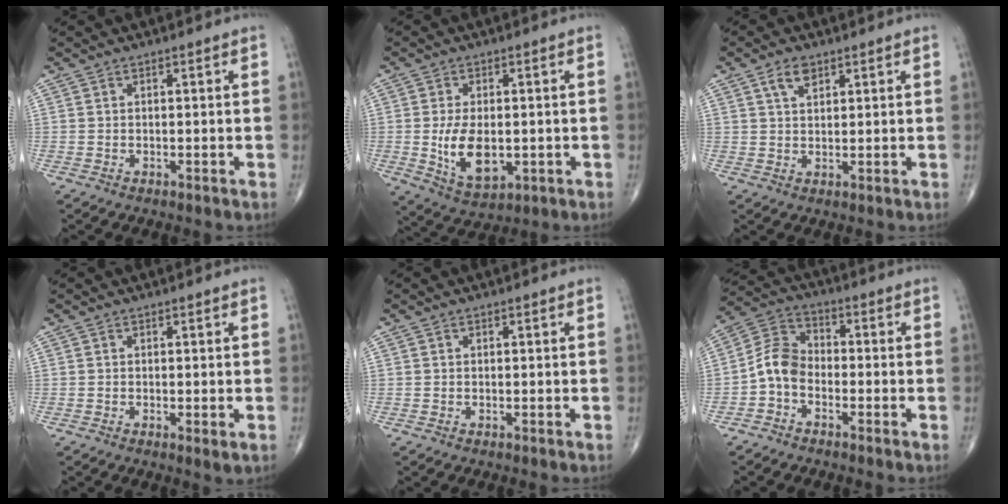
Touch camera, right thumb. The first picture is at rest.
{"total": 9.5, "force": [-1.0, 5.4, 7.7], "torque": [-0.131, -0.012, -0.004]}
{"total": 4.5, "force": [2.6, 2.5, 2.8], "torque": [-0.043, -0.009, 0.050]}
{"total": 1.3, "force": [-0.1, 0.3, 1.3], "torque": [-0.021, -0.006, -0.003]}
{"total": 0.0}
{"total": 6.7, "force": [-2.3, 4.7, 4.2], "torque": [-0.070, 0.031, -0.062]}